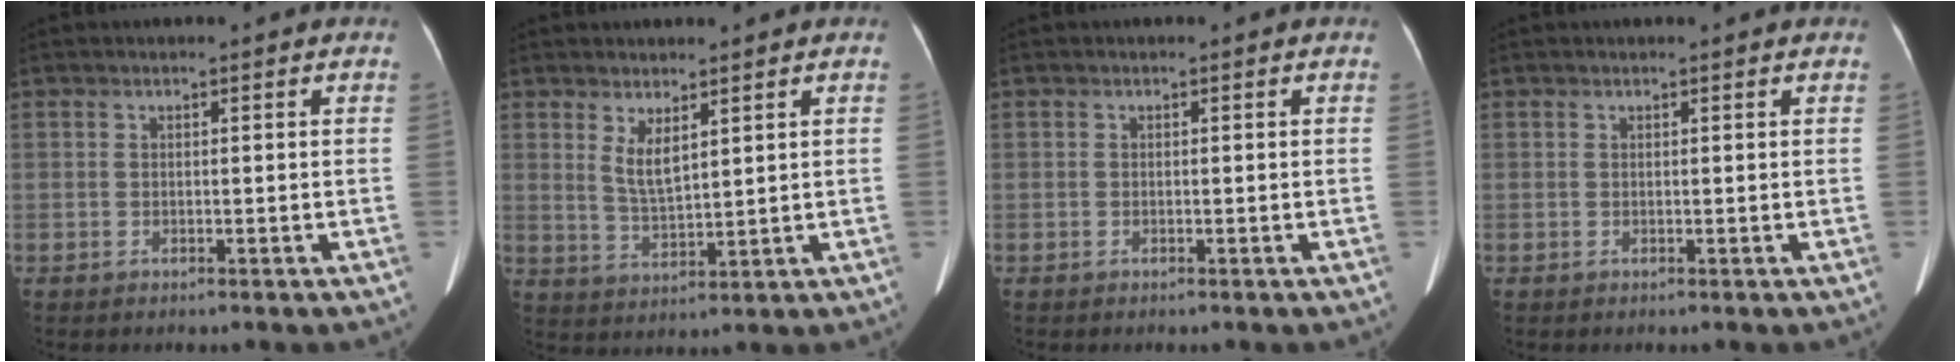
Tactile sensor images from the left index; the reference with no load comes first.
{"total": 4.0, "force": [2.3, 1.1, 3.1], "torque": [-0.066, -0.012, 0.054]}
{"total": 0.0}
{"total": 1.2, "force": [1.2, 0.0, 0.2], "torque": [-0.013, 0.008, 0.013]}